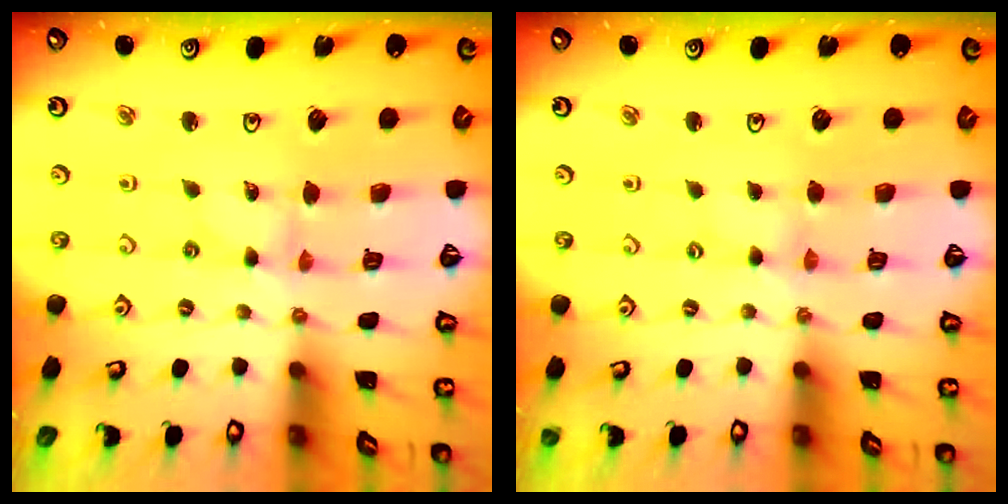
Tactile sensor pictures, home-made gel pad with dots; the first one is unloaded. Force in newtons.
{"total": 0.7, "press": 0.7, "slide": 0.1}